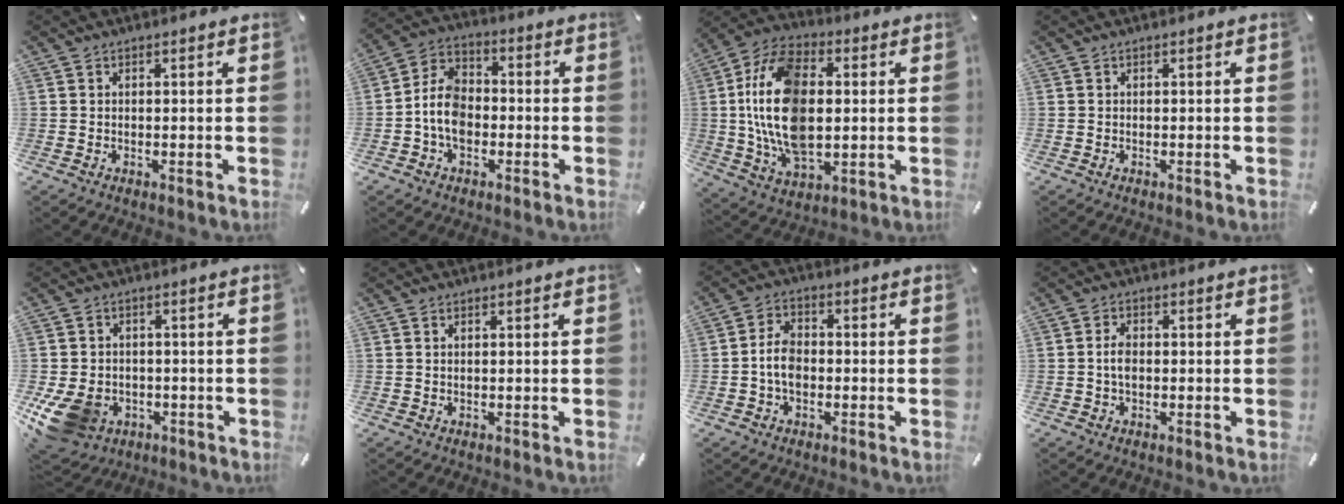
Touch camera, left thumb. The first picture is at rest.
{"total": 8.7, "force": [-2.6, 6.4, 5.4], "torque": [-0.125, 0.019, -0.050]}
{"total": 19.4, "force": [1.1, 12.2, 15.0], "torque": [-0.330, 0.003, 0.016]}
{"total": 0.0}
{"total": 10.6, "force": [-4.1, 8.3, 5.2], "torque": [-0.122, 0.022, -0.072]}
{"total": 0.5, "force": [0.2, 0.1, 0.5], "torque": [-0.010, 0.000, 0.003]}
{"total": 6.1, "force": [-1.3, 4.2, 4.3], "torque": [-0.088, 0.011, -0.025]}
{"total": 3.4, "force": [-0.2, 2.1, 2.7], "torque": [-0.059, 0.003, -0.007]}